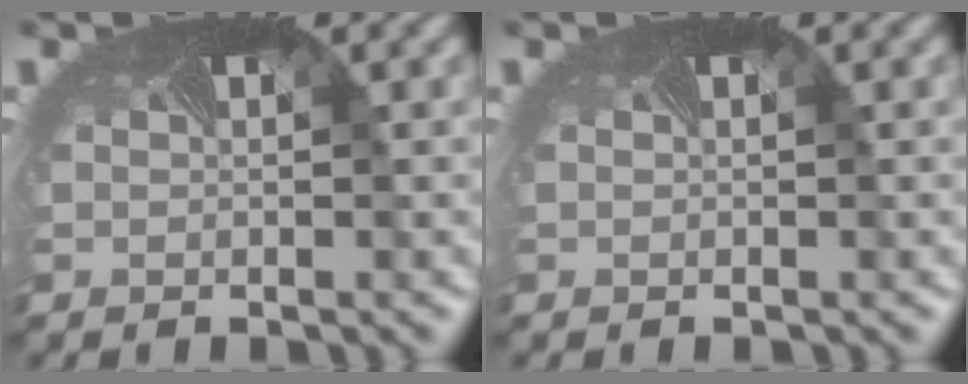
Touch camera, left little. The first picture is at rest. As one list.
[{"total": 0.0}]